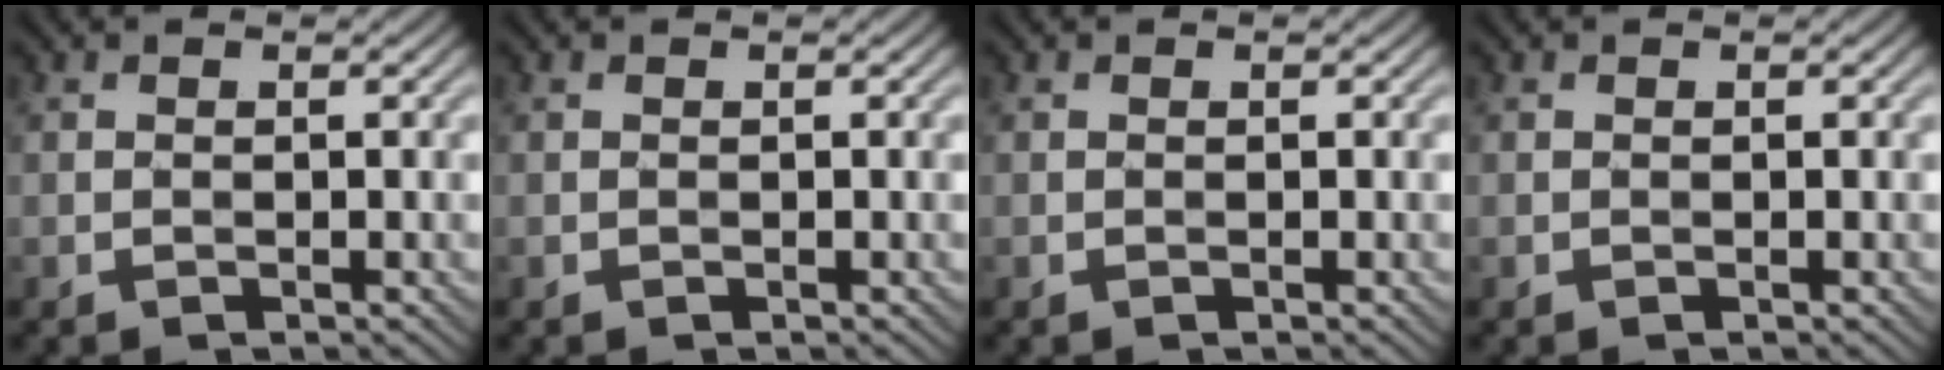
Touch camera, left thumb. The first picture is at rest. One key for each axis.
{"total": 0.0}
{"total": 0.0}
{"total": 0.0}